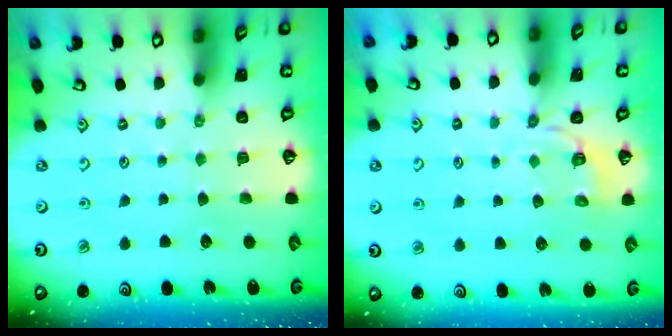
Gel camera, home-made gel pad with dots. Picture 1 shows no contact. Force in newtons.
{"total": 3.3, "press": 2.6, "slide": 2.1}